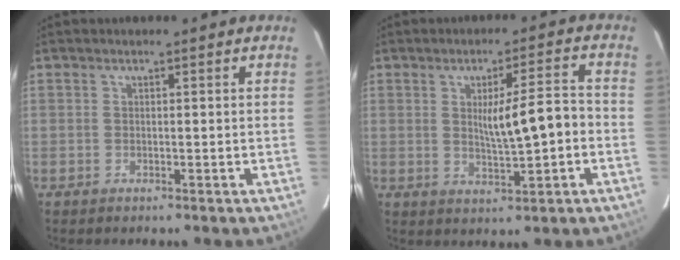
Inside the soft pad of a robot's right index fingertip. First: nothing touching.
{"total": 7.7, "force": [-0.5, 0.9, 7.6], "torque": [-0.120, 0.009, -0.001]}